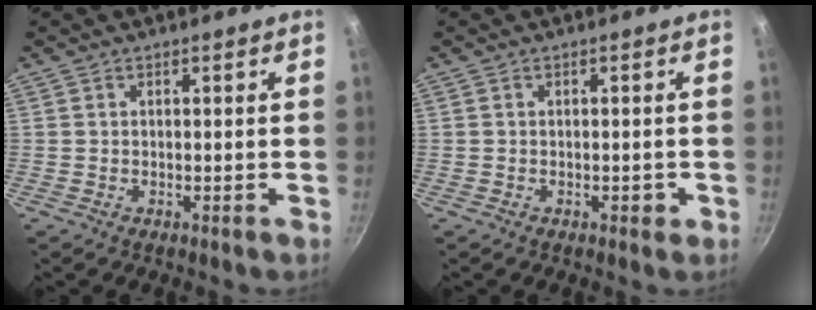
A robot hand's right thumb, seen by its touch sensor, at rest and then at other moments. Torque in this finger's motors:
{"motor_torque": [-0.13, 0.05, -0.06, -0.09, -0.03]}